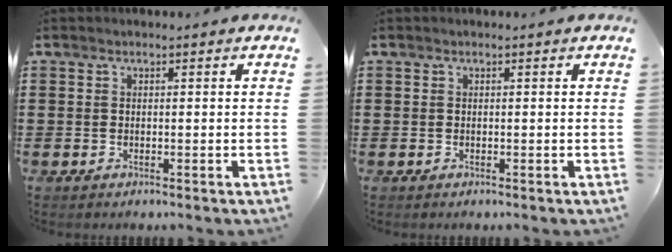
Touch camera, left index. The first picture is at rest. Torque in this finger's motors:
{"motor_torque": [0.00, 0.00, 0.02, 0.00]}